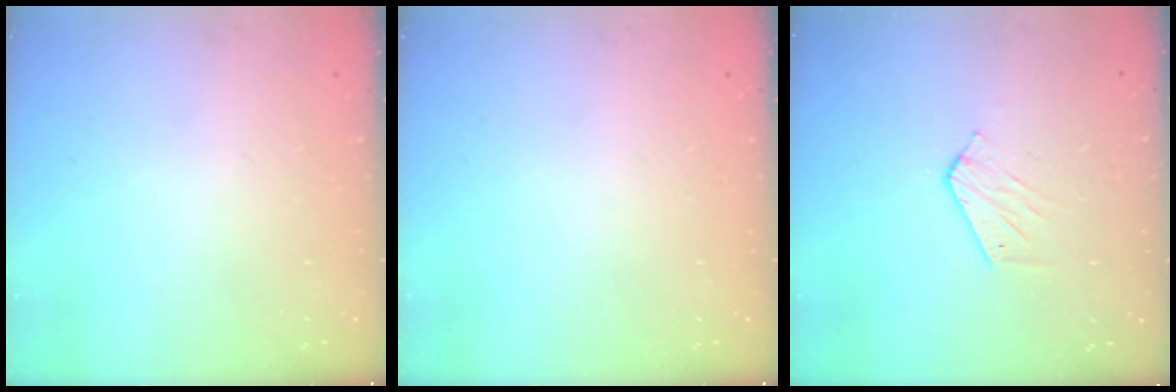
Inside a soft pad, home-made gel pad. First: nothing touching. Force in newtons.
{"total": 0.0}
{"total": 4.4, "press": 4.4, "slide": 0.3}